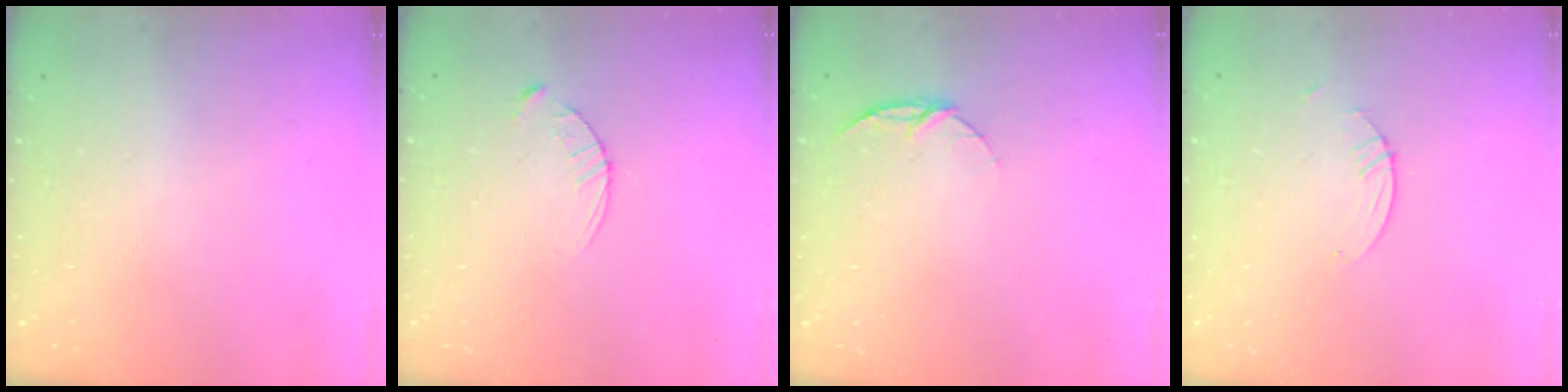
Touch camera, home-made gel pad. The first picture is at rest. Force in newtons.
{"total": 4.0, "press": 4.0, "slide": 0.5}
{"total": 6.9, "press": 6.9, "slide": 0.8}
{"total": 0.8, "press": 0.8, "slide": 0.2}